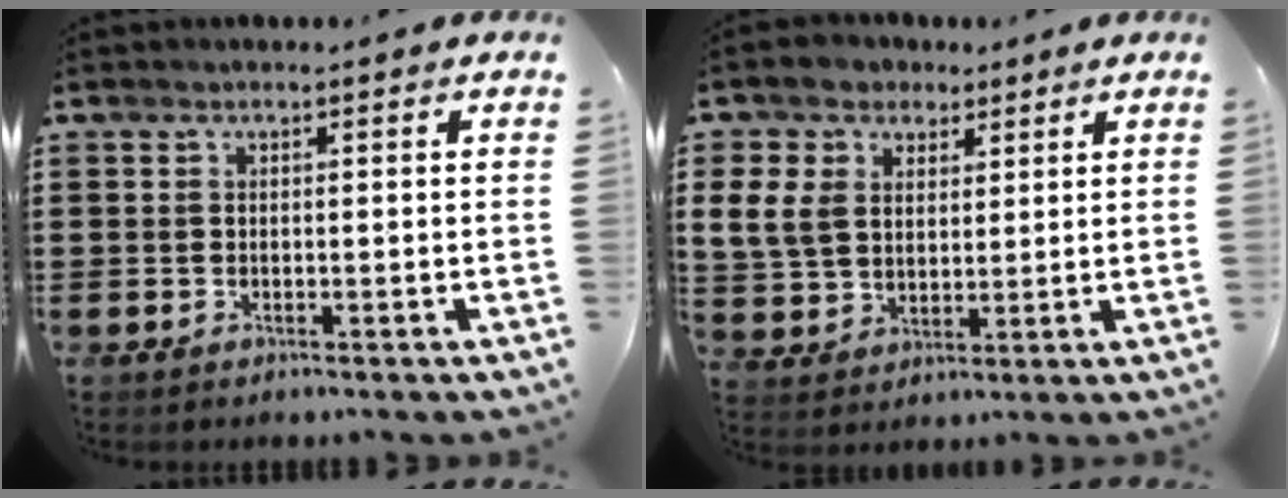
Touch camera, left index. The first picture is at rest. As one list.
[{"total": 7.1, "force": [3.1, 5.8, 2.7], "torque": [-0.093, 0.014, 0.058]}]